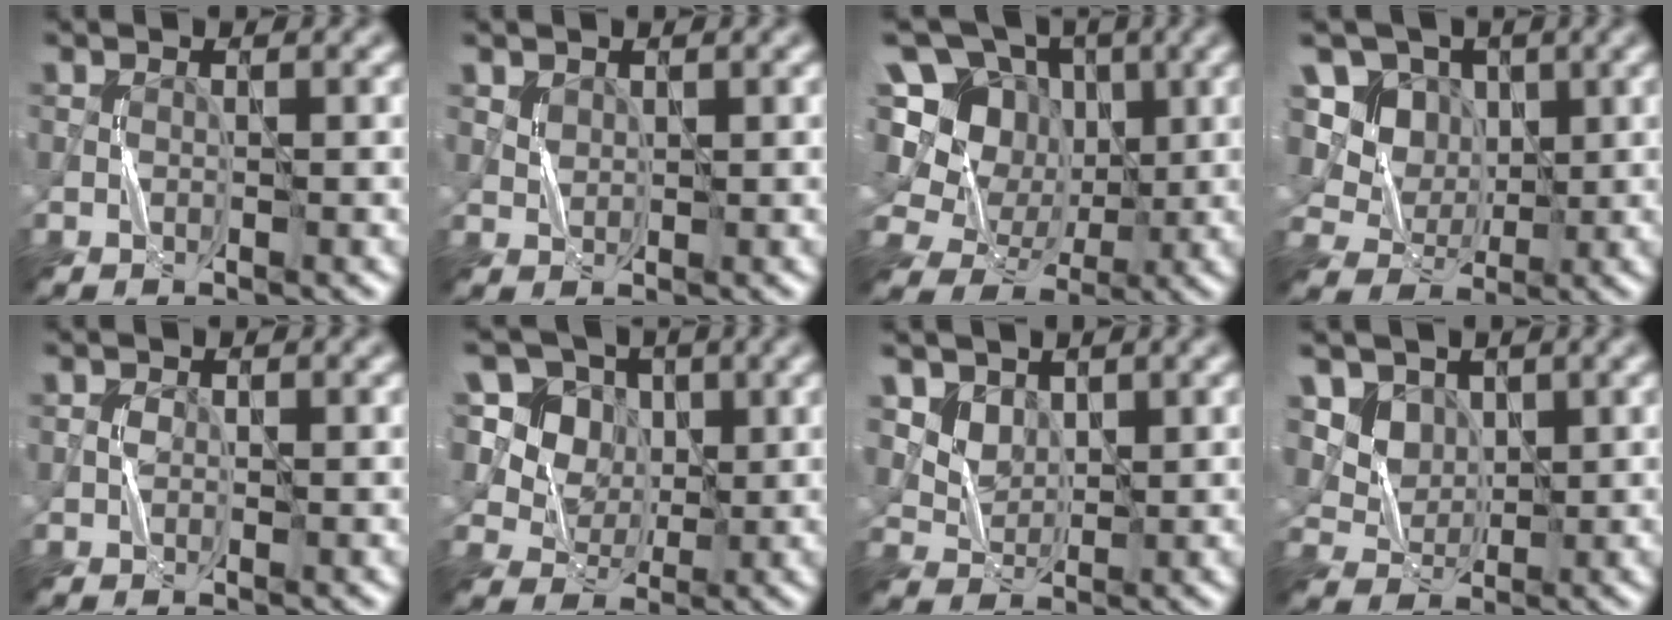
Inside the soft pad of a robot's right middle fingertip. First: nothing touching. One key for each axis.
{"total": 1.1, "fx": 0.7, "fy": 0.8, "fz": 0.3, "tx": -0.010, "ty": 0.001, "tz": 0.020}
{"total": 12.2, "fx": 2.0, "fy": 10.4, "fz": 6.1, "tx": -0.152, "ty": 0.051, "tz": 0.012}
{"total": 8.6, "fx": 3.0, "fy": 7.3, "fz": 3.6, "tx": -0.081, "ty": 0.012, "tz": 0.049}
{"total": 0.7, "fx": 0.1, "fy": 0.6, "fz": 0.4, "tx": -0.007, "ty": 0.001, "tz": 0.001}
{"total": 12.0, "fx": 5.1, "fy": 9.5, "fz": 5.3, "tx": -0.134, "ty": 0.025, "tz": 0.092}
{"total": 3.2, "fx": 1.9, "fy": 2.3, "fz": 1.3, "tx": -0.041, "ty": -0.019, "tz": 0.058}
{"total": 4.9, "fx": 2.7, "fy": 3.6, "fz": 1.9, "tx": -0.065, "ty": -0.017, "tz": 0.076}